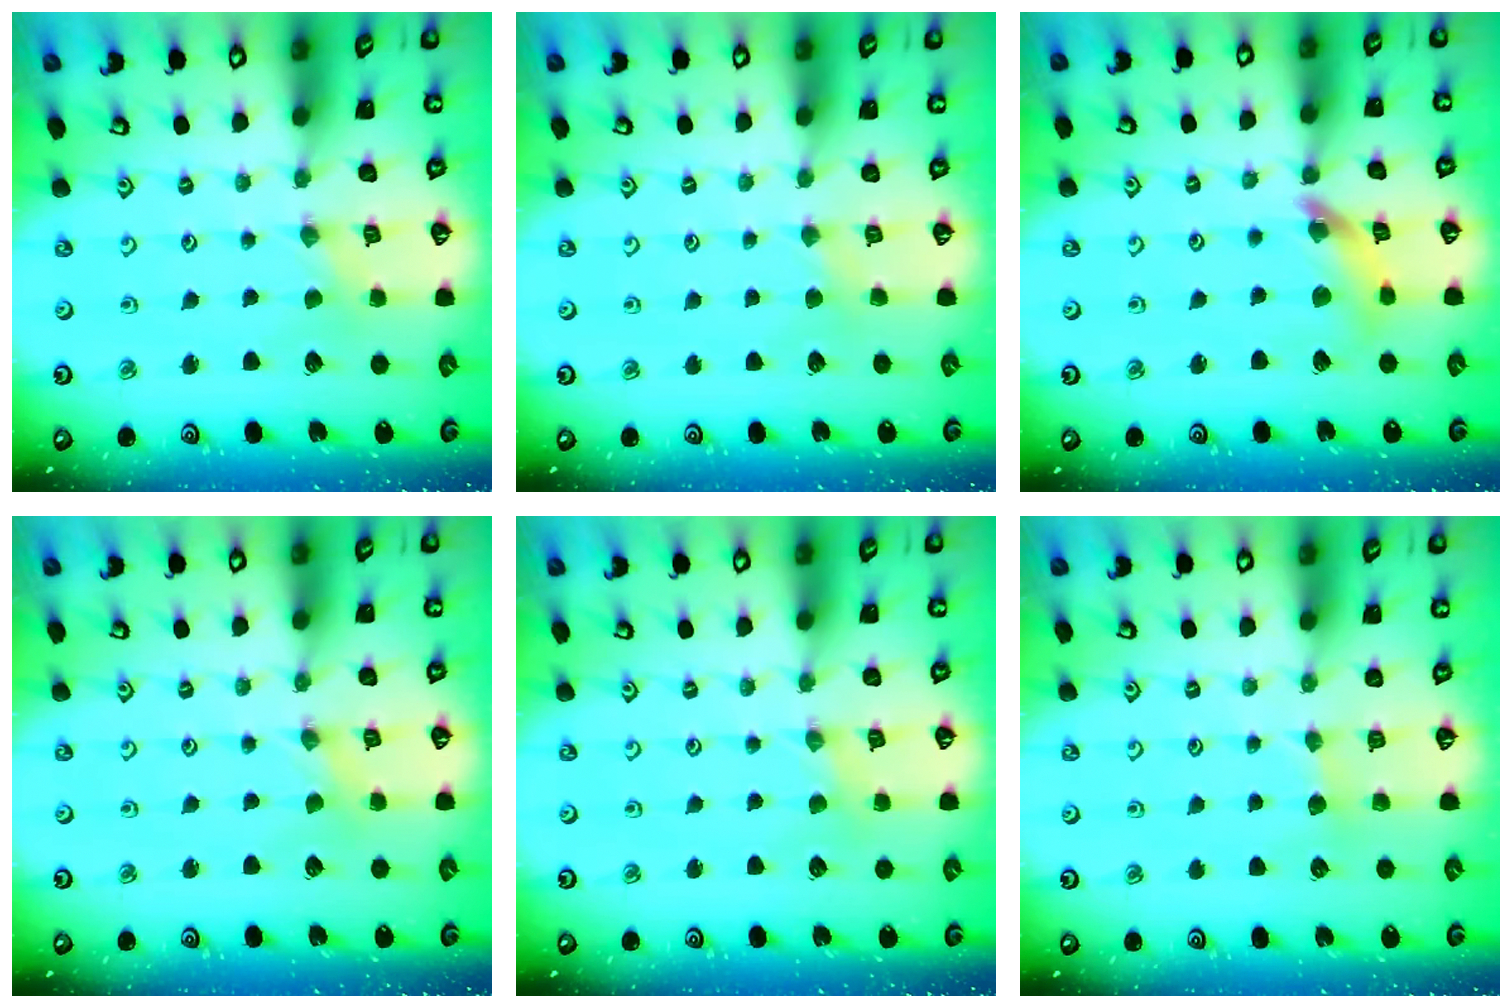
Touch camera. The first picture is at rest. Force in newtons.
{"total": 2.4, "press": 2.3, "slide": 0.3}
{"total": 9.9, "press": 9.9, "slide": 1.2}
{"total": 0.0}
{"total": 1.1, "press": 1.0, "slide": 0.3}
{"total": 3.4, "press": 3.4, "slide": 0.5}